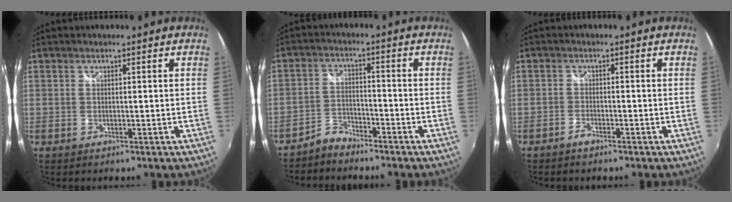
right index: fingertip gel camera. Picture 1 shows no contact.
{"total": 4.3, "force": [-4.0, 1.4, 0.7], "torque": [-0.018, 0.009, -0.079]}
{"total": 1.6, "force": [-1.5, 0.6, 0.5], "torque": [-0.017, 0.001, -0.030]}